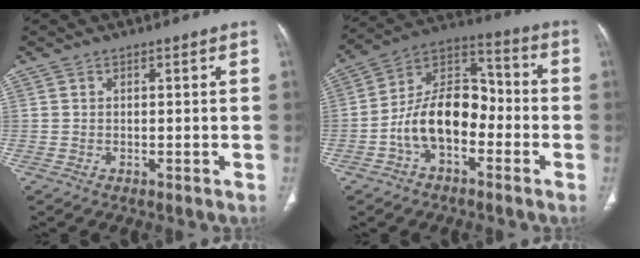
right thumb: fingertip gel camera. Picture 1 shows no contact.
{"total": 14.3, "force": [-4.1, 8.9, 10.5], "torque": [-0.161, 0.056, -0.082]}